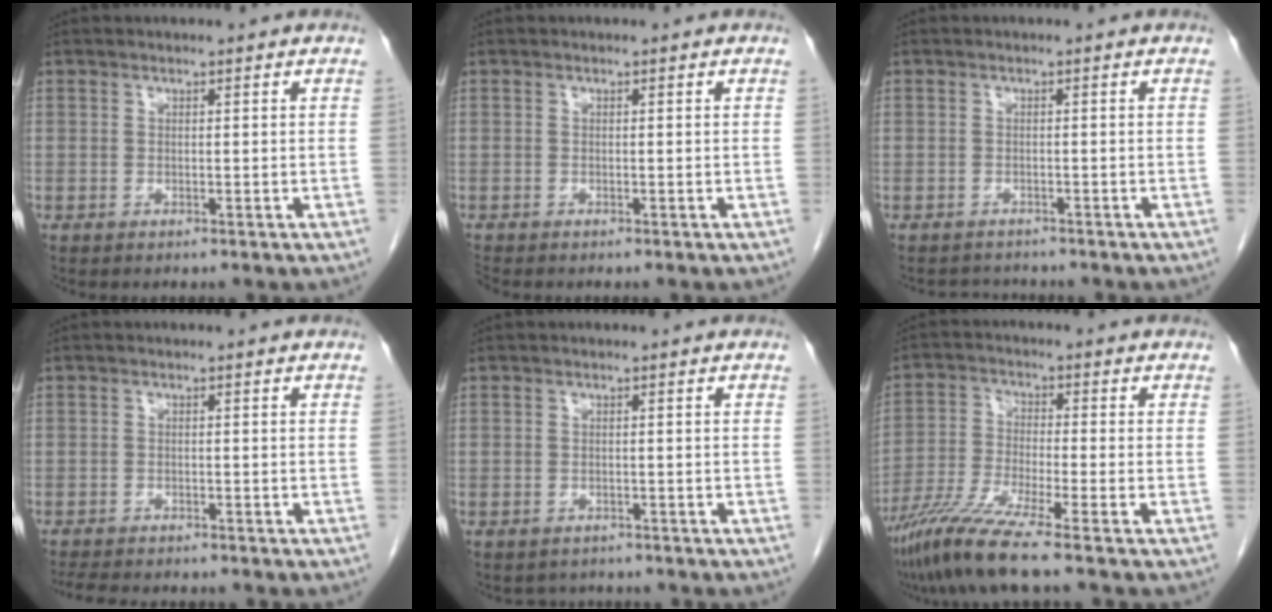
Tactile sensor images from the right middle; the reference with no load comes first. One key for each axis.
{"total": 0.6, "fx": -0.6, "fy": 0.0, "fz": 0.0, "tx": -0.007, "ty": -0.003, "tz": -0.014}
{"total": 2.2, "fx": -2.1, "fy": 0.7, "fz": -0.4, "tx": 0.002, "ty": -0.007, "tz": -0.033}
{"total": 6.9, "fx": -6.0, "fy": 1.5, "fz": 3.0, "tx": -0.048, "ty": -0.010, "tz": -0.087}
{"total": 2.4, "fx": -2.1, "fy": 1.2, "fz": 0.1, "tx": -0.007, "ty": -0.001, "tz": -0.028}
{"total": 9.2, "fx": -7.0, "fy": -1.4, "fz": 5.8, "tx": -0.115, "ty": -0.037, "tz": -0.134}